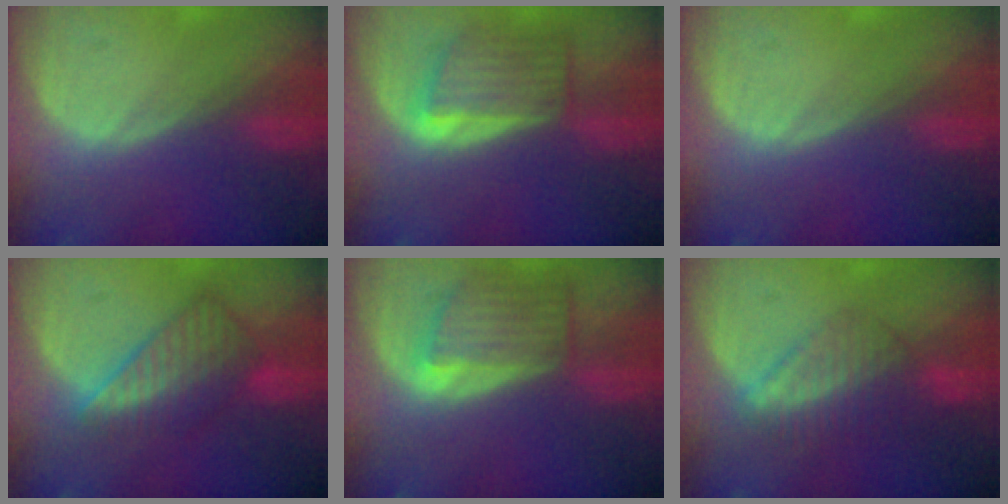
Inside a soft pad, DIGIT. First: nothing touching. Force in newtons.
{"total": 6.2, "press": 6.2, "slide": 0.4}
{"total": 0.0}
{"total": 8.1, "press": 7.2, "slide": 3.8}
{"total": 7.0, "press": 6.6, "slide": 2.4}
{"total": 6.4, "press": 6.0, "slide": 2.0}